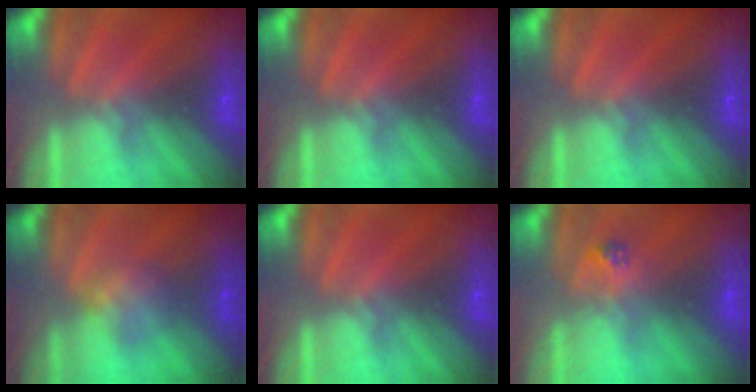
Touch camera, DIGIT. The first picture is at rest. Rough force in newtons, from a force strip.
{"total": 0.0}
{"total": 0.0}
{"total": 2.3}
{"total": 0.0}
{"total": 2.3}